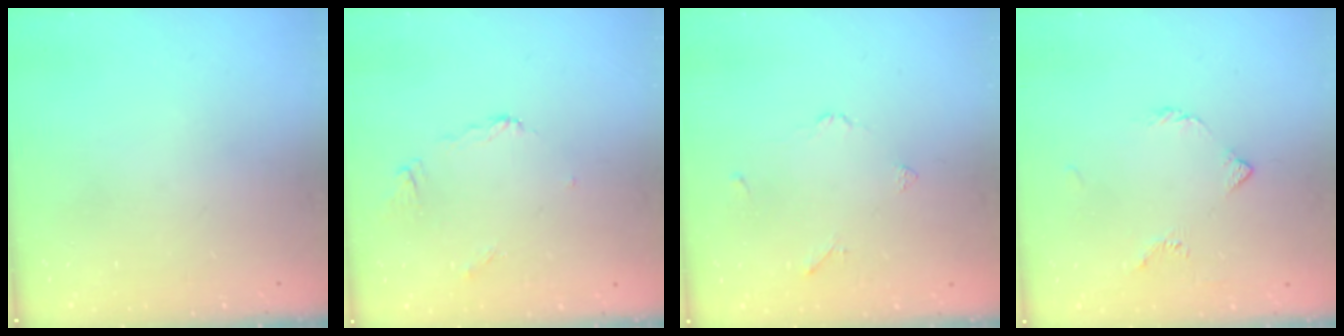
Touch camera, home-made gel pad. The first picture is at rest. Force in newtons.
{"total": 4.9, "press": 4.9, "slide": 0.1}
{"total": 2.2, "press": 2.2, "slide": 0.5}
{"total": 4.0, "press": 3.9, "slide": 0.8}